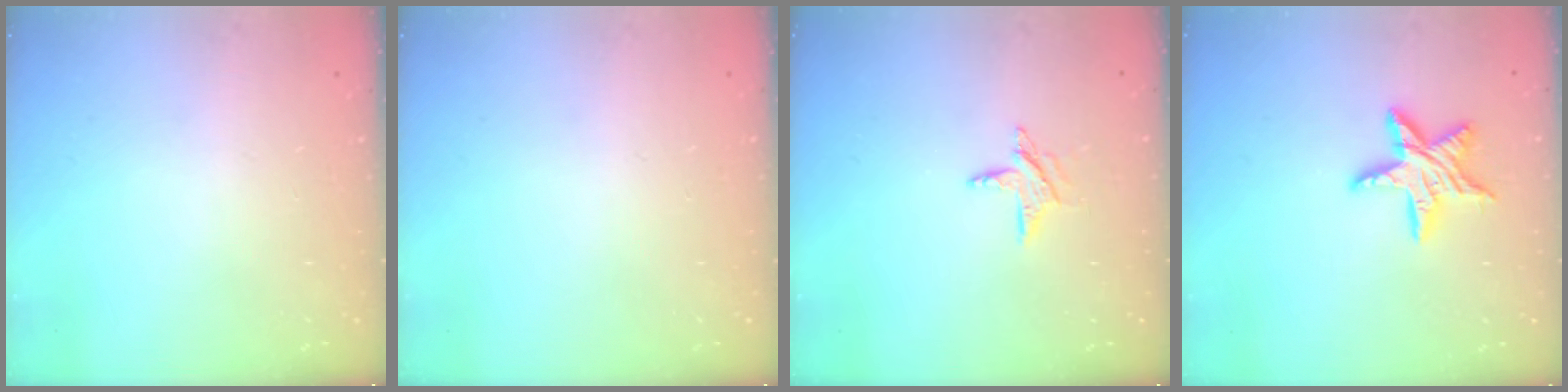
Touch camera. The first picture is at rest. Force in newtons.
{"total": 0.0}
{"total": 5.9, "press": 5.9, "slide": 0.5}
{"total": 11.6, "press": 11.6, "slide": 0.9}